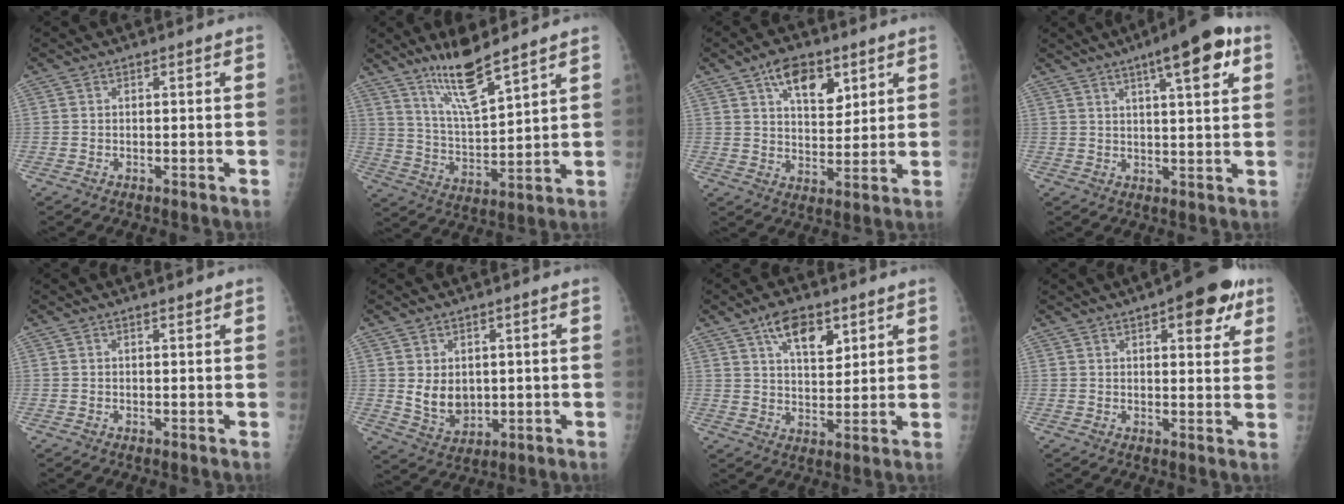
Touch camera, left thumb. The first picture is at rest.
{"total": 11.1, "force": [8.4, 1.6, 7.0], "torque": [-0.127, -0.062, 0.167]}
{"total": 9.7, "force": [5.0, 5.3, 6.4], "torque": [-0.073, -0.027, 0.083]}
{"total": 11.4, "force": [5.5, 2.5, 9.7], "torque": [-0.126, -0.007, 0.073]}
{"total": 0.5, "force": [0.4, 0.1, 0.3], "torque": [-0.003, -0.003, 0.007]}
{"total": 6.4, "force": [0.8, 4.8, 4.1], "torque": [-0.049, -0.017, 0.034]}
{"total": 8.8, "force": [4.8, 4.4, 6.0], "torque": [-0.075, -0.026, 0.082]}
{"total": 10.2, "force": [5.2, 3.9, 7.8], "torque": [-0.068, -0.014, 0.059]}